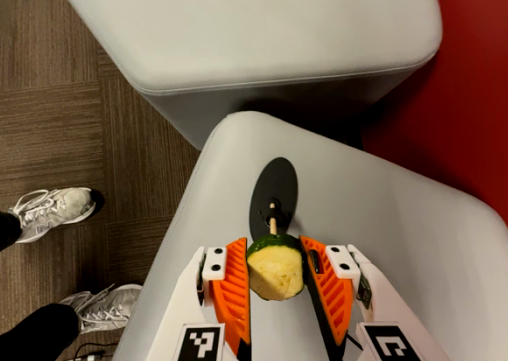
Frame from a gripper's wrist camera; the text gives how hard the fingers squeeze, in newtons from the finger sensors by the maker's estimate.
{"total": 11.8, "left": 12.3, "right": 11.3}